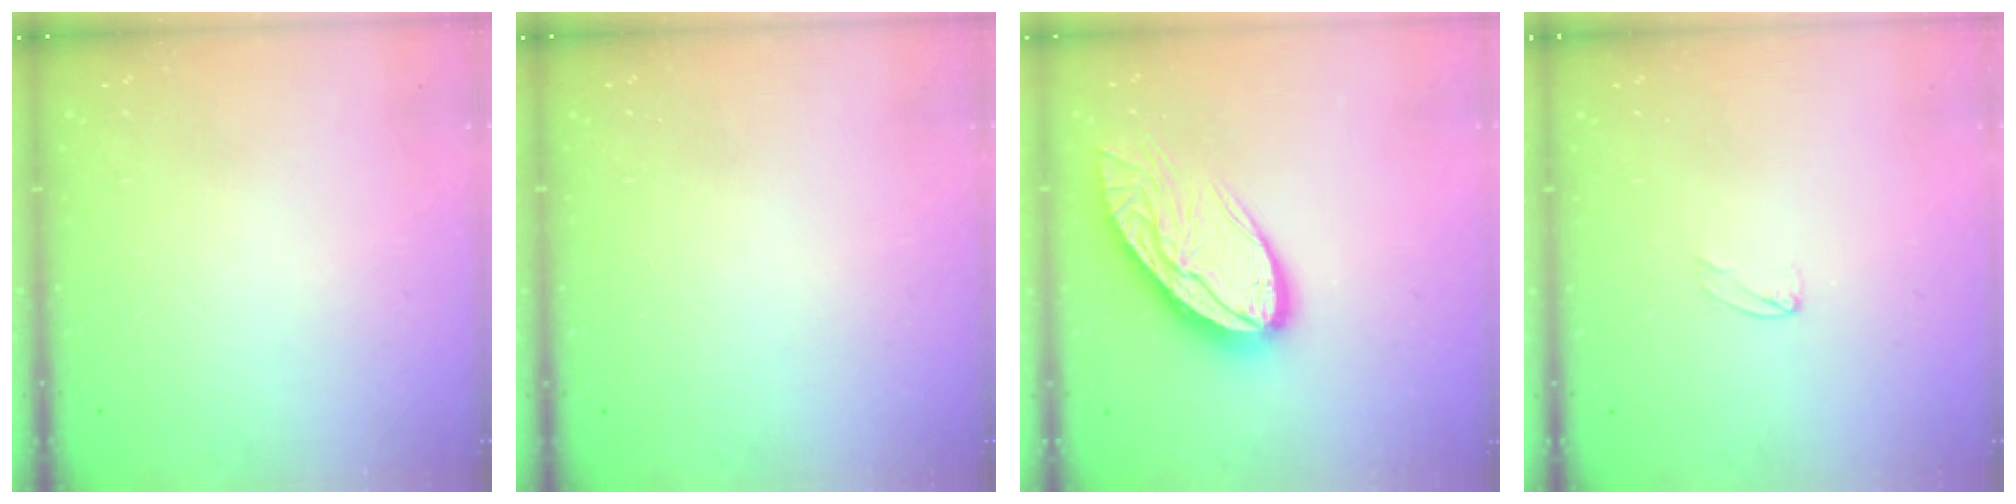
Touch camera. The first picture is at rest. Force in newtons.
{"total": 0.0}
{"total": 16.5, "press": 16.4, "slide": 1.7}
{"total": 2.7, "press": 2.7, "slide": 0.2}